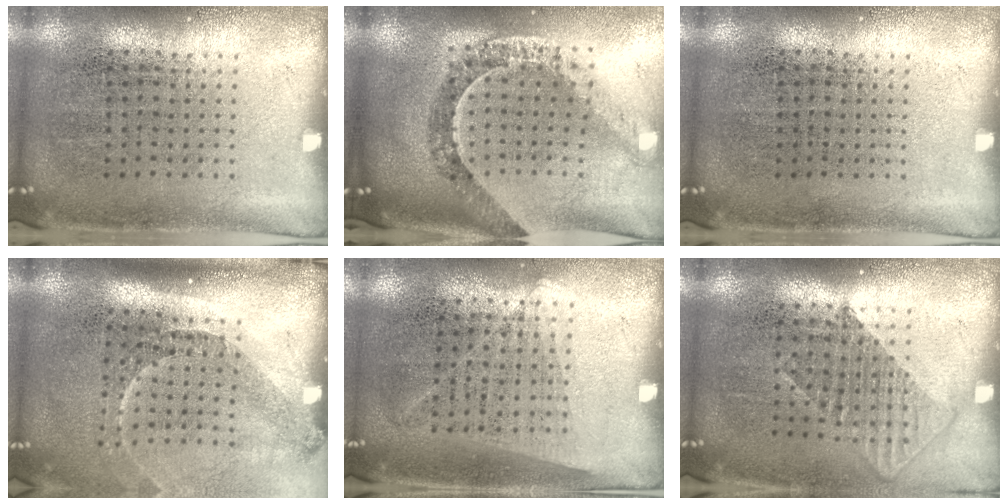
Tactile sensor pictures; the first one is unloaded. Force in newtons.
{"total": 1.4, "press": 1.4, "slide": 0.4}
{"total": 0.0}
{"total": 1.9, "press": 1.4, "slide": 1.4}
{"total": 1.2, "press": 1.1, "slide": 0.6}
{"total": 1.3, "press": 1.0, "slide": 0.7}